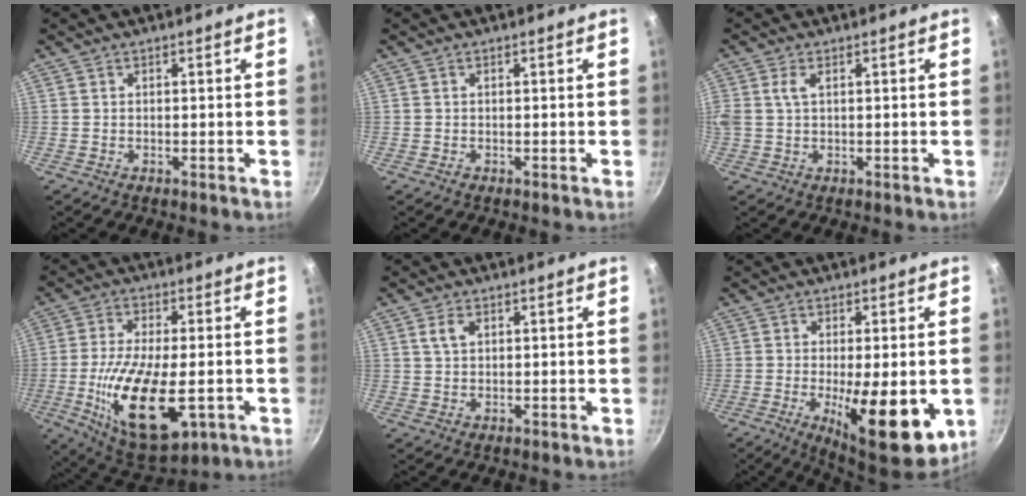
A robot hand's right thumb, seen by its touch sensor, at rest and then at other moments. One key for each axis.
{"total": 0.0}
{"total": 3.3, "fx": 1.0, "fy": 1.7, "fz": 2.7, "tx": -0.076, "ty": 0.013, "tz": 0.024}
{"total": 18.5, "fx": -4.4, "fy": 8.1, "fz": 16.1, "tx": -0.294, "ty": -0.012, "tz": -0.057}
{"total": 2.9, "fx": 1.1, "fy": 1.7, "fz": 2.0, "tx": -0.037, "ty": 0.002, "tz": 0.024}
{"total": 16.7, "fx": -4.0, "fy": 5.7, "fz": 15.2, "tx": -0.196, "ty": -0.024, "tz": -0.038}